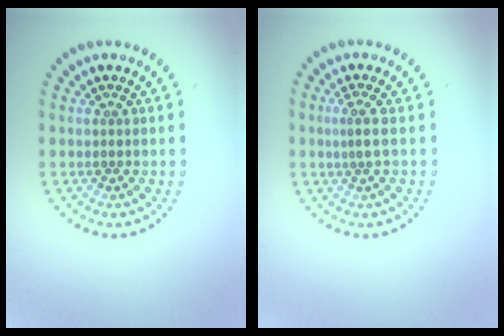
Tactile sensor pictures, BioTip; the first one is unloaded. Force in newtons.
{"total": 1.7, "press": 1.3, "slide": 1.2}